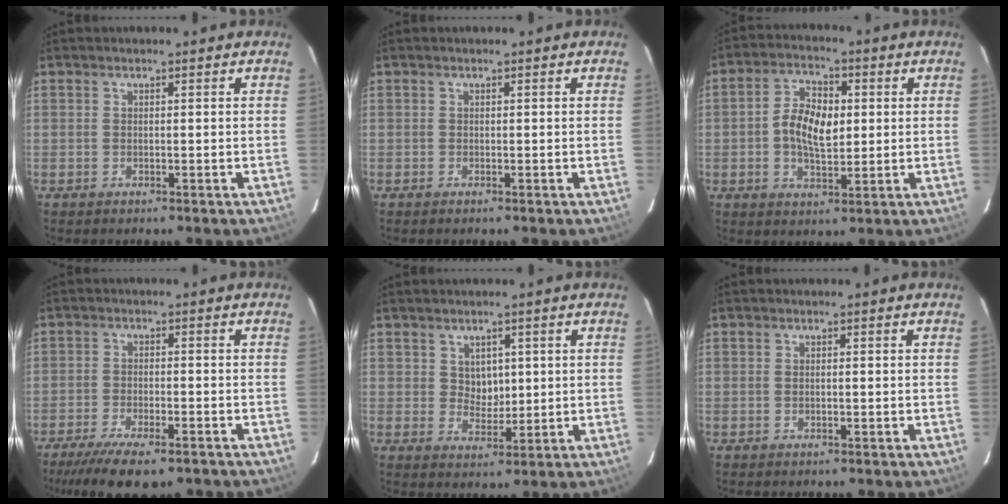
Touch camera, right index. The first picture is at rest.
{"total": 0.0}
{"total": 8.2, "force": [0.3, 4.6, 6.8], "torque": [-0.130, 0.015, 0.004]}
{"total": 12.6, "force": [-9.6, 3.6, 7.4], "torque": [-0.162, -0.037, -0.157]}
{"total": 4.0, "force": [1.2, 3.3, 1.8], "torque": [-0.024, 0.004, 0.027]}
{"total": 0.6, "force": [-0.1, 0.3, 0.4], "torque": [-0.007, 0.000, -0.002]}